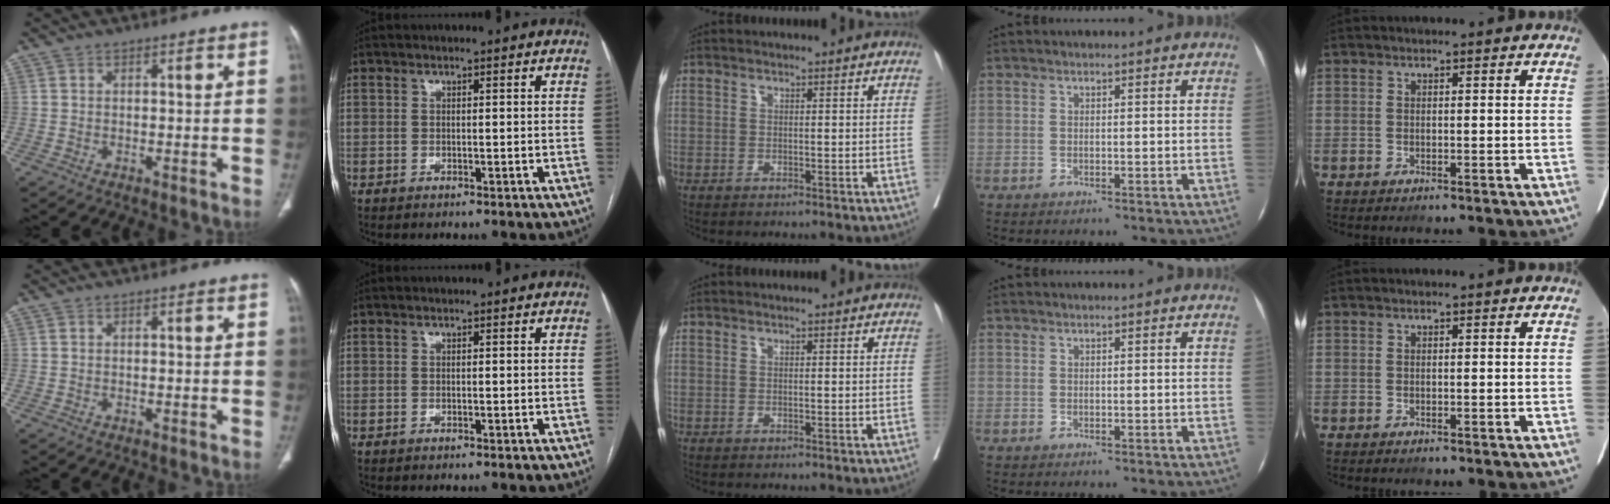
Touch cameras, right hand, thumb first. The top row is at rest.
{}